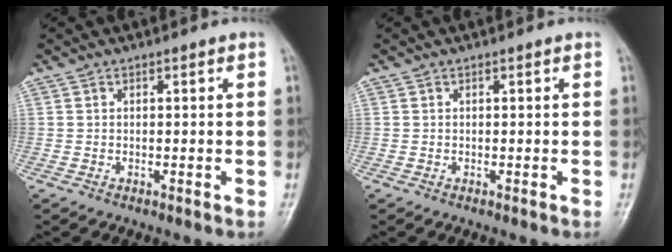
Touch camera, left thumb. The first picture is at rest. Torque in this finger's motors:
{"motor_torque": [0.00, 0.00, 0.00, 0.00, 0.00]}